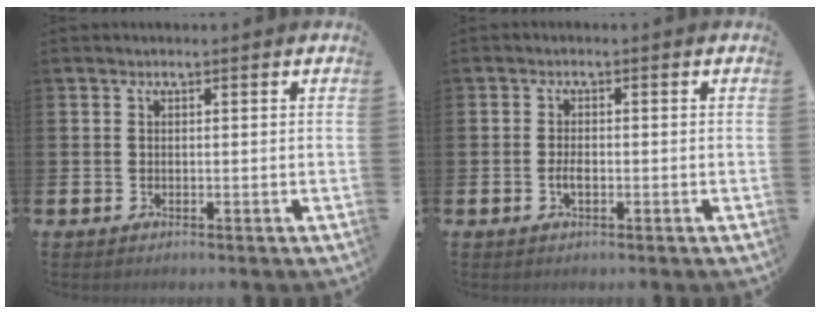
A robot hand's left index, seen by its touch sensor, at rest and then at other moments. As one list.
[{"total": 1.8, "force": [-0.4, 0.8, 1.6], "torque": [-0.021, -0.002, -0.010]}]